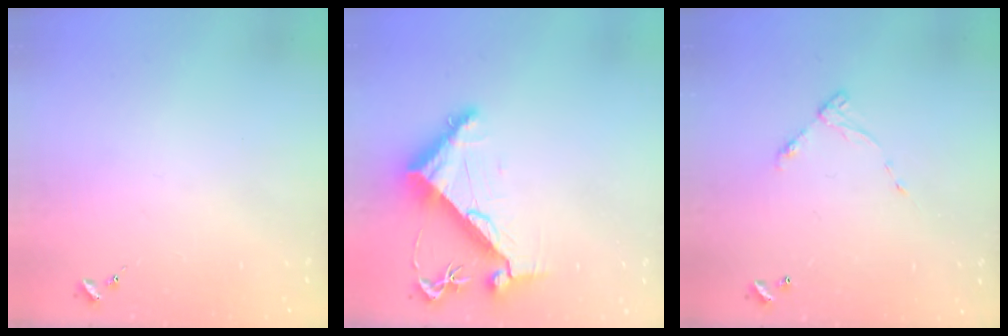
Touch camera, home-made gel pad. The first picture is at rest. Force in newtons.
{"total": 7.9, "press": 7.8, "slide": 1.0}
{"total": 5.9, "press": 5.9, "slide": 0.4}